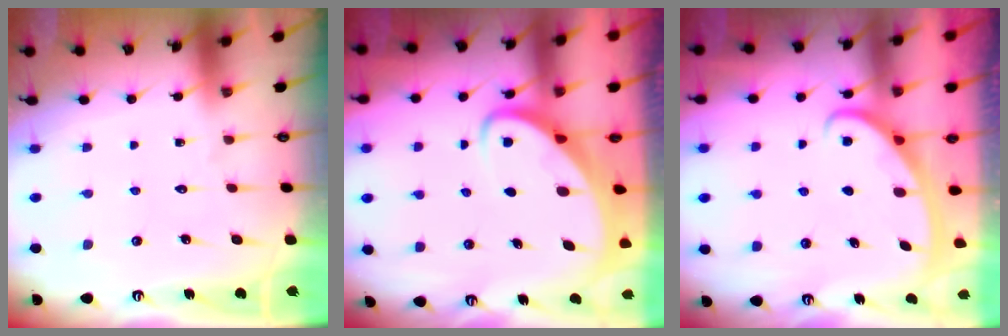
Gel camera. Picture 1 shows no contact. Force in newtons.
{"total": 3.3, "press": 3.3, "slide": 0.4}
{"total": 2.8, "press": 2.8, "slide": 0.4}